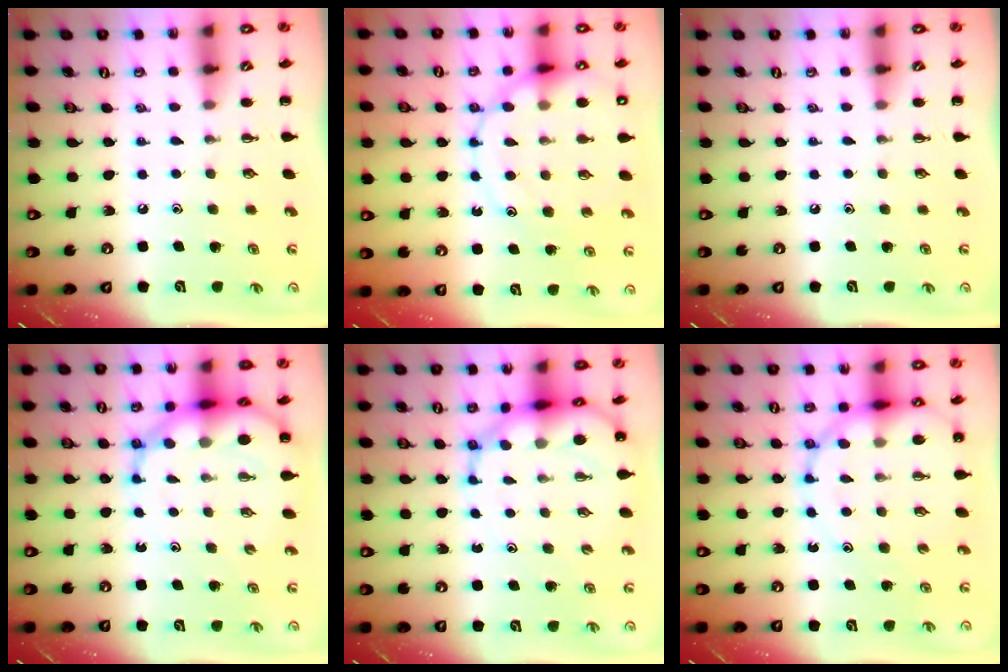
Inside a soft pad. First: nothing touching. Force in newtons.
{"total": 16.6, "press": 16.4, "slide": 2.8}
{"total": 0.0}
{"total": 10.7, "press": 10.3, "slide": 3.0}
{"total": 10.2, "press": 9.7, "slide": 3.1}
{"total": 16.3, "press": 15.6, "slide": 4.7}